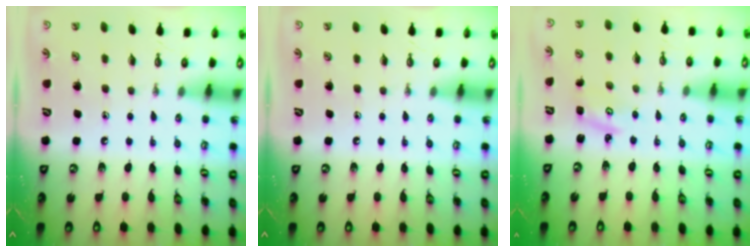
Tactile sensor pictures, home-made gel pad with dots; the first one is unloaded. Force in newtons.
{"total": 0.0}
{"total": 1.8, "press": 1.8, "slide": 0.0}